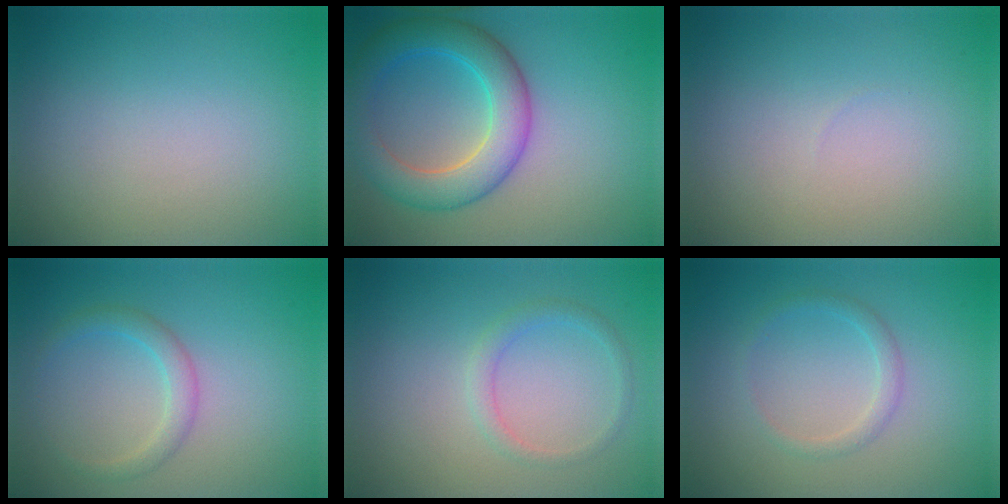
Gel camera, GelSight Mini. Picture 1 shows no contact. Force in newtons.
{"total": 6.2, "press": 6.2, "slide": 0.2}
{"total": 0.0}
{"total": 1.9, "press": 1.9, "slide": 0.0}
{"total": 1.4, "press": 1.4, "slide": 0.1}
{"total": 1.4, "press": 1.4, "slide": 0.0}